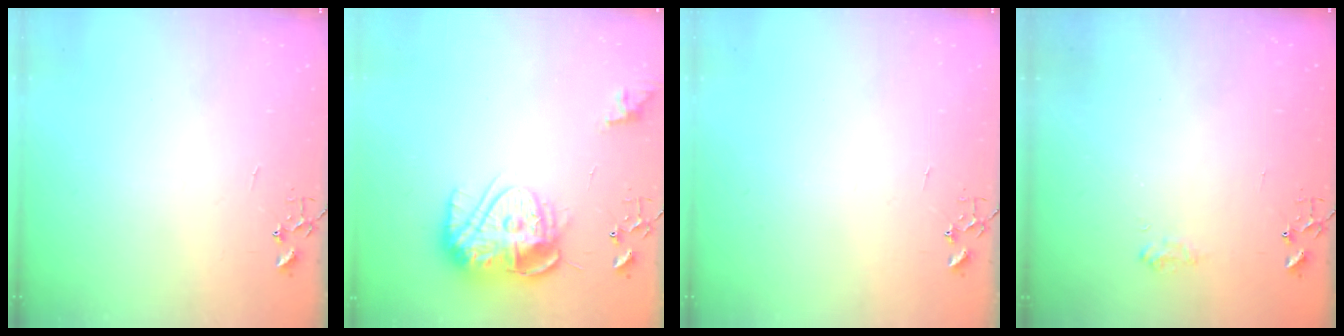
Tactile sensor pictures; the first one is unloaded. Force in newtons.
{"total": 15.8, "press": 15.7, "slide": 1.4}
{"total": 0.0}
{"total": 6.9, "press": 6.9, "slide": 0.7}